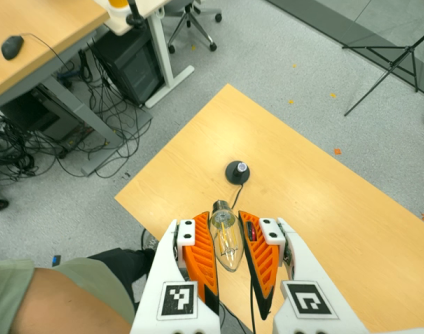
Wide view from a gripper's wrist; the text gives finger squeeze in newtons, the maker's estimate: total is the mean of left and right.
{"total": 20.9, "left": 22.8, "right": 19.0}